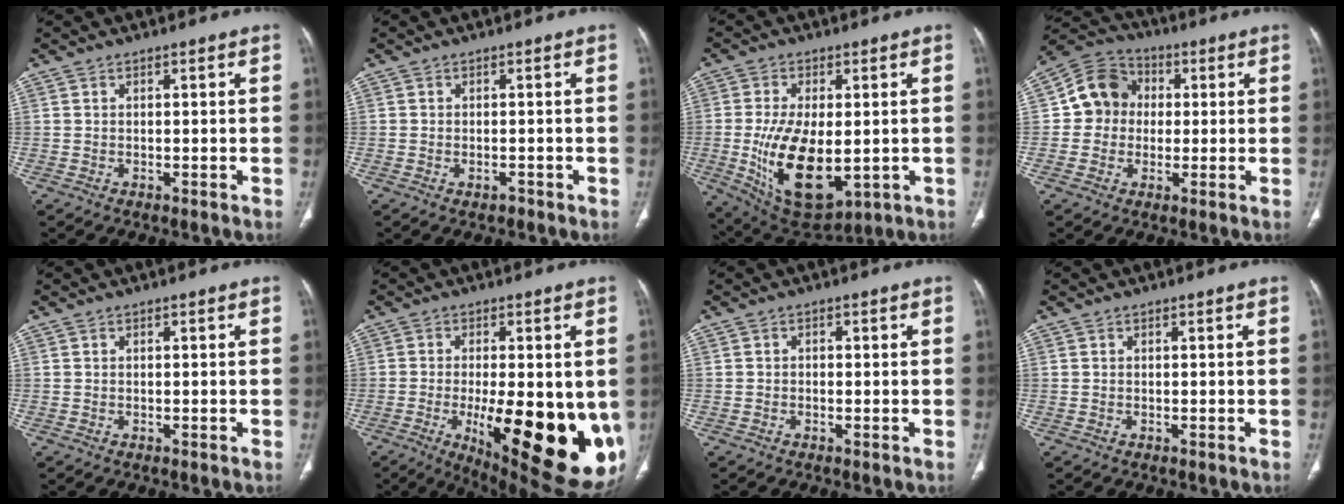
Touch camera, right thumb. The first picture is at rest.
{"total": 1.0, "force": [-0.6, 0.6, 0.5], "torque": [-0.008, 0.006, -0.005]}
{"total": 16.3, "force": [-2.1, 8.4, 13.9], "torque": [-0.240, -0.021, -0.011]}
{"total": 9.8, "force": [0.8, 9.0, 4.0], "torque": [-0.042, 0.020, 0.002]}
{"total": 0.0}
{"total": 24.4, "force": [-5.1, 8.5, 22.3], "torque": [-0.258, -0.036, -0.045]}
{"total": 0.6, "force": [-0.1, 0.5, 0.3], "torque": [0.001, 0.002, -0.008]}
{"total": 0.0}